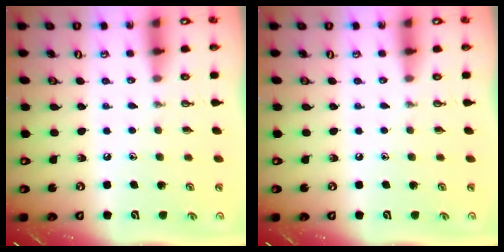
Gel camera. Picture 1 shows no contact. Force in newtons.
{"total": 0.0}